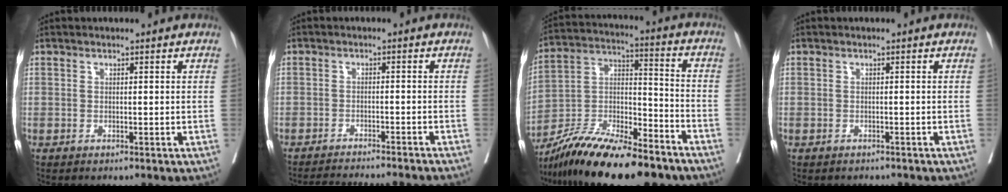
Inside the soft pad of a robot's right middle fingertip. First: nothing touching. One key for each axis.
{"total": 11.7, "fx": -11.0, "fy": -0.5, "fz": 4.1, "tx": -0.040, "ty": -0.016, "tz": -0.145}
{"total": 20.9, "fx": -16.5, "fy": 4.5, "fz": 12.0, "tx": -0.206, "ty": -0.006, "tz": -0.287}
{"total": 1.7, "fx": -1.6, "fy": 0.7, "fz": 0.2, "tx": -0.010, "ty": -0.002, "tz": -0.023}